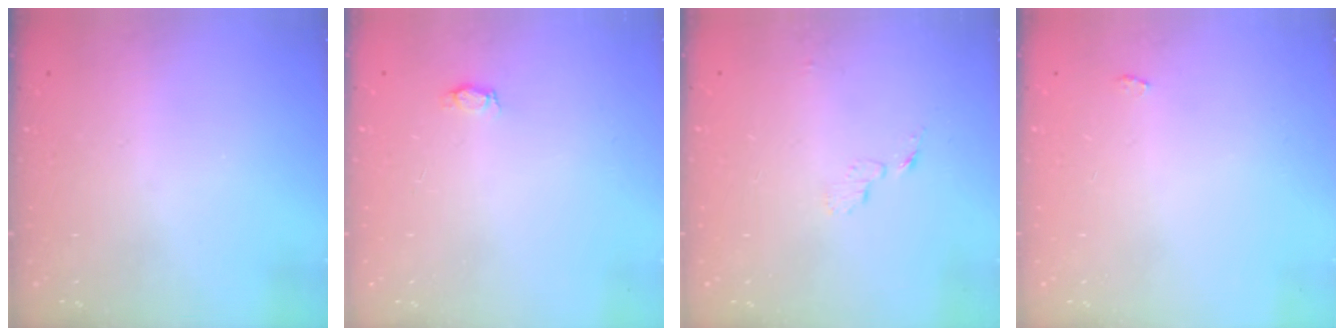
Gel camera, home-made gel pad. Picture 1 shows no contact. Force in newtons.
{"total": 3.7, "press": 3.6, "slide": 0.5}
{"total": 4.0, "press": 4.0, "slide": 0.4}
{"total": 2.2, "press": 2.1, "slide": 0.3}